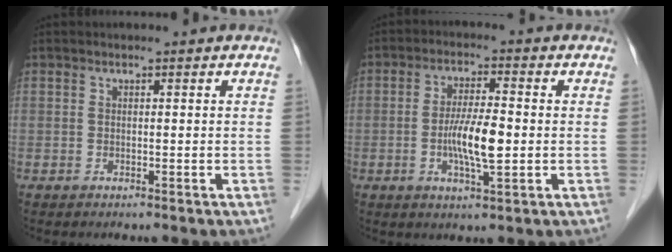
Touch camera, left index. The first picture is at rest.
{"total": 6.9, "force": [-1.3, 1.1, 6.7], "torque": [-0.130, -0.010, -0.026]}